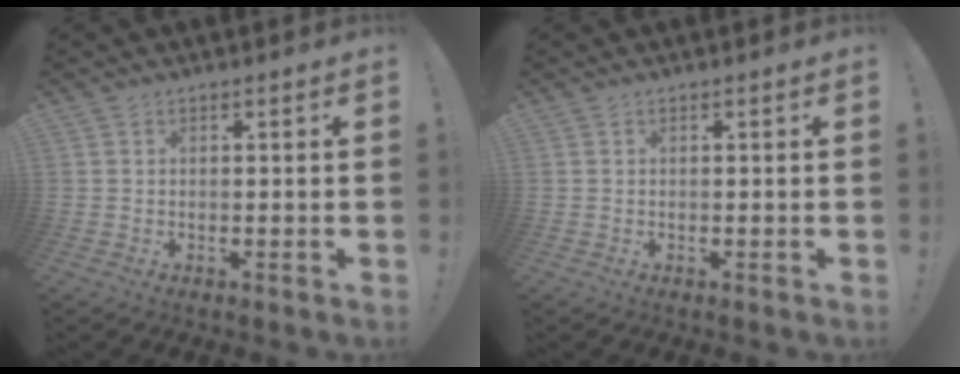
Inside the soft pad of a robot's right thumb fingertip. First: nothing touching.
{"total": 0.0}